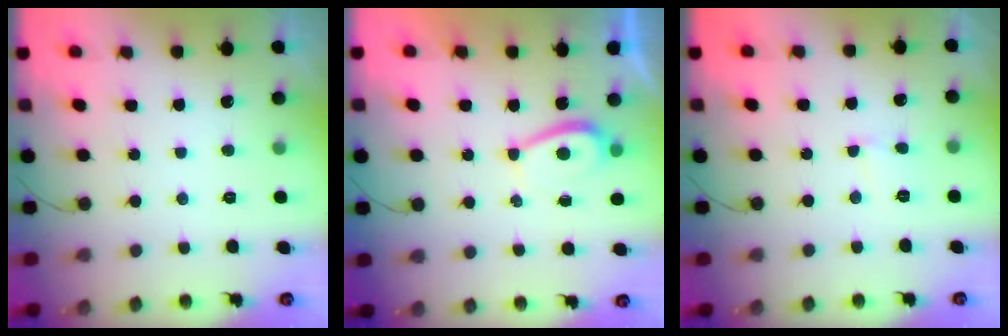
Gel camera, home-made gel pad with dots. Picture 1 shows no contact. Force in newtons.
{"total": 2.8, "press": 2.7, "slide": 0.5}
{"total": 2.5, "press": 2.5, "slide": 0.2}